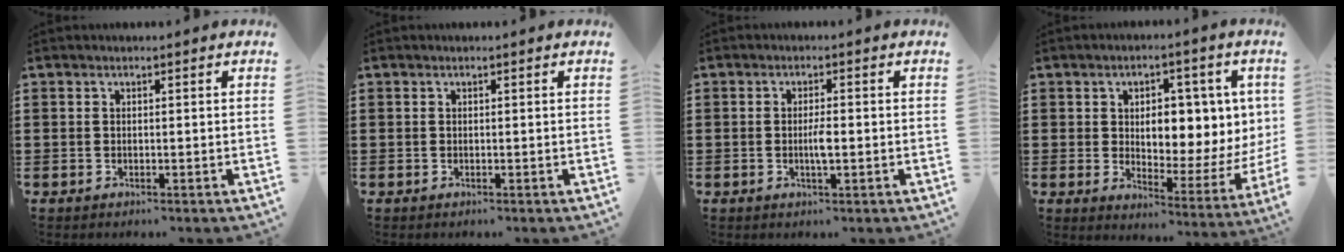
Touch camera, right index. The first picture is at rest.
{"total": 0.0}
{"total": 2.5, "force": [-0.4, 0.5, 2.4], "torque": [-0.044, 0.000, -0.008]}
{"total": 6.7, "force": [1.9, 3.8, 5.2], "torque": [-0.083, -0.005, 0.026]}